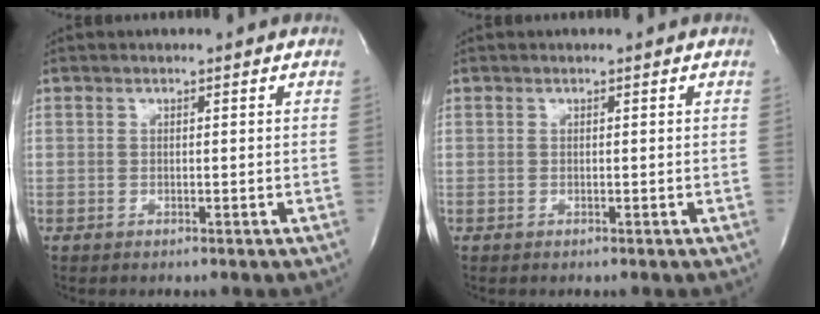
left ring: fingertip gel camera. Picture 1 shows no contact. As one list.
[{"total": 0.0}]